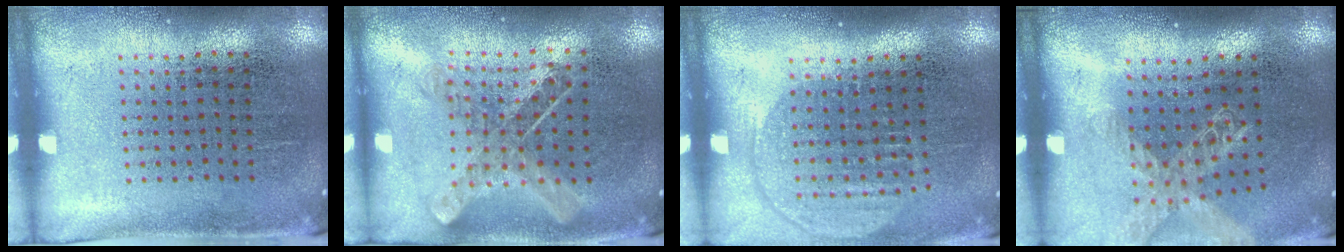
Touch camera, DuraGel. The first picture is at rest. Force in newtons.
{"total": 0.9, "press": 0.9, "slide": 0.1}
{"total": 1.5, "press": 1.3, "slide": 0.7}
{"total": 1.4, "press": 1.3, "slide": 0.4}